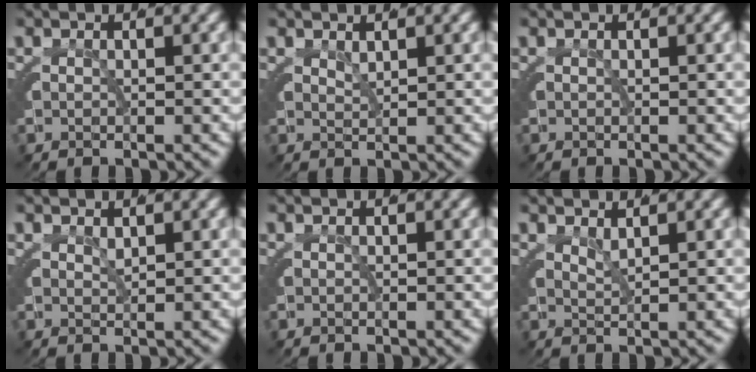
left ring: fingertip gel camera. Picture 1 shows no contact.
{"total": 1.3, "force": [1.2, -0.2, 0.3], "torque": [-0.005, -0.005, 0.029]}
{"total": 0.0}
{"total": 1.0, "force": [0.9, 0.0, 0.4], "torque": [-0.006, -0.005, 0.023]}
{"total": 0.0}
{"total": 1.7, "force": [1.6, -0.4, 0.4], "torque": [-0.008, -0.005, 0.035]}